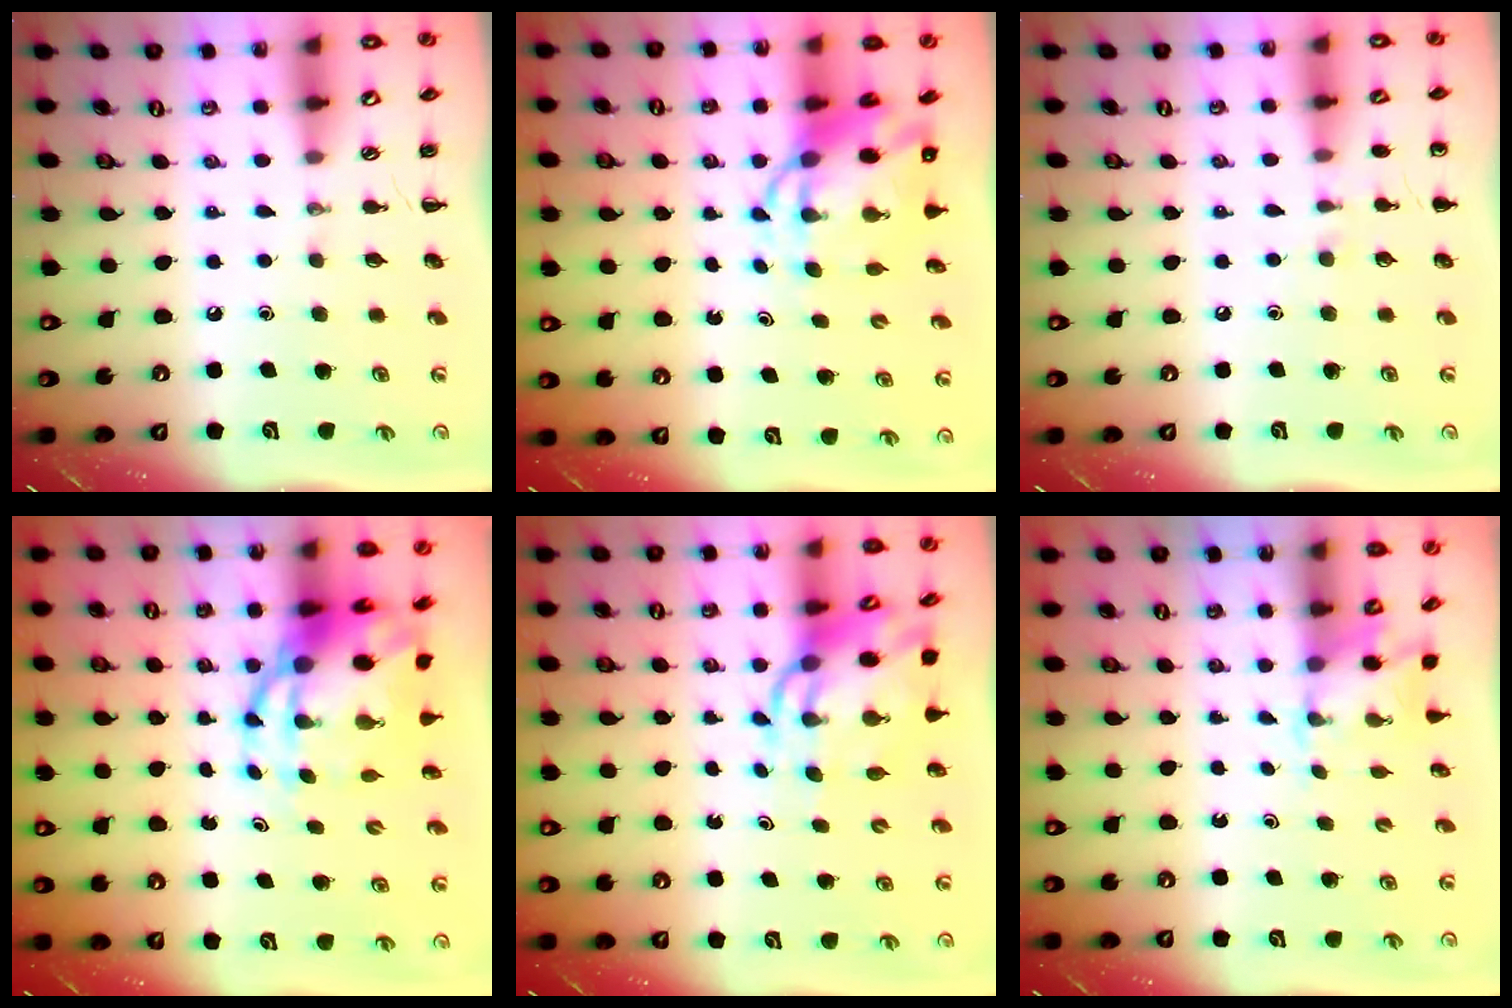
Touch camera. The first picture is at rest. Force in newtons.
{"total": 6.9, "press": 6.7, "slide": 1.8}
{"total": 5.0, "press": 4.7, "slide": 1.7}
{"total": 10.4, "press": 10.0, "slide": 2.7}
{"total": 8.7, "press": 8.4, "slide": 2.2}
{"total": 1.7, "press": 1.5, "slide": 0.6}